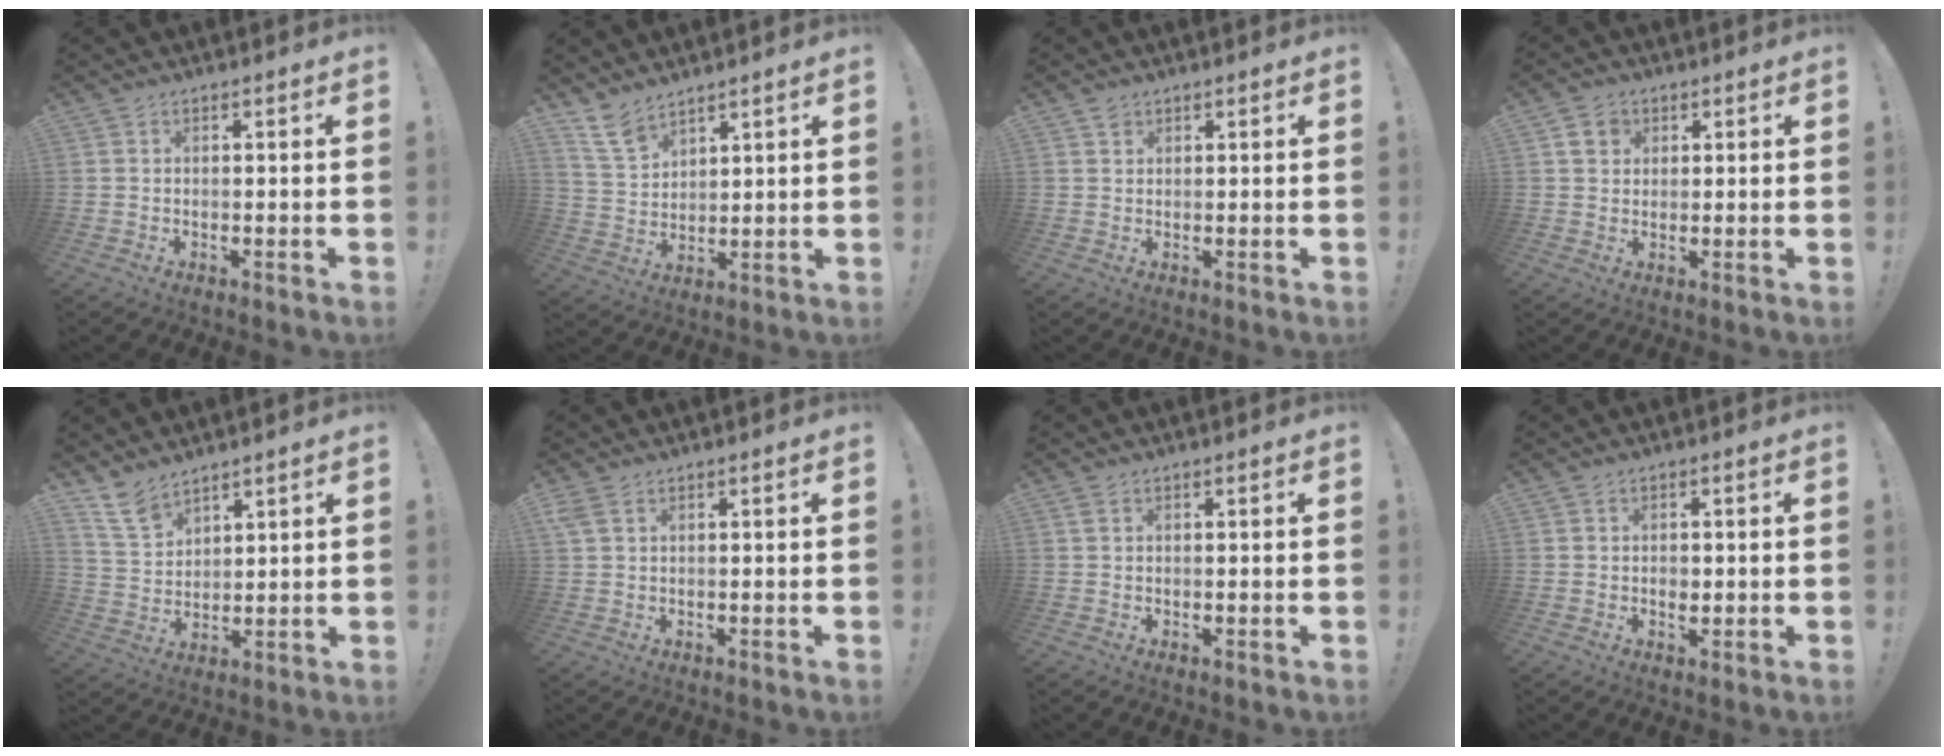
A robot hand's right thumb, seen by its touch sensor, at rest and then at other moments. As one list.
[{"total": 8.7, "force": [7.0, 4.2, 3.1], "torque": [-0.068, -0.042, 0.139]}, {"total": 1.3, "force": [1.0, 0.9, 0.0], "torque": [0.002, -0.003, 0.018]}, {"total": 4.9, "force": [2.0, 4.1, 1.9], "torque": [-0.025, -0.001, 0.039]}, {"total": 9.1, "force": [7.3, 4.3, 3.2], "torque": [-0.070, -0.044, 0.146]}, {"total": 2.8, "force": [1.3, 1.4, 2.0], "torque": [-0.045, 0.004, 0.027]}, {"total": 1.0, "force": [0.5, 0.6, 0.7], "torque": [-0.008, 0.001, 0.008]}, {"total": 2.1, "force": [-0.4, 1.6, 1.2], "torque": [-0.008, -0.002, -0.009]}]